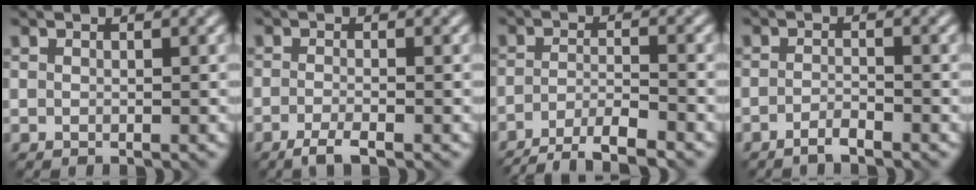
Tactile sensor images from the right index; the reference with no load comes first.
{"total": 2.3, "force": [-1.5, 0.4, 1.7], "torque": [-0.032, -0.004, -0.033]}
{"total": 5.5, "force": [-4.3, 1.2, 3.2], "torque": [-0.048, -0.002, -0.080]}
{"total": 1.6, "force": [-1.2, 0.3, 1.0], "torque": [-0.019, 0.002, -0.026]}